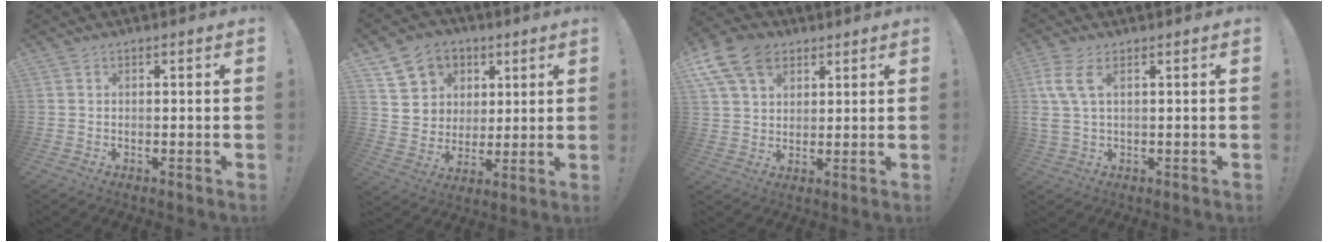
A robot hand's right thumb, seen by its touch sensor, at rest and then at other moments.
{"total": 11.2, "force": [4.8, 9.8, 2.5], "torque": [-0.035, -0.022, 0.103]}
{"total": 13.3, "force": [6.7, 9.2, 6.9], "torque": [-0.121, -0.026, 0.131]}
{"total": 6.8, "force": [2.3, 2.6, 5.8], "torque": [-0.121, -0.008, 0.046]}